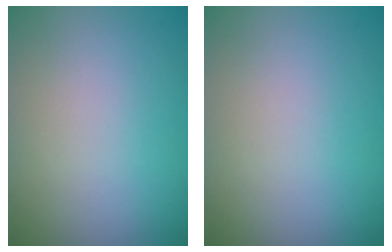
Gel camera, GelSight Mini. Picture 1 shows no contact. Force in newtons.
{"total": 0.0}